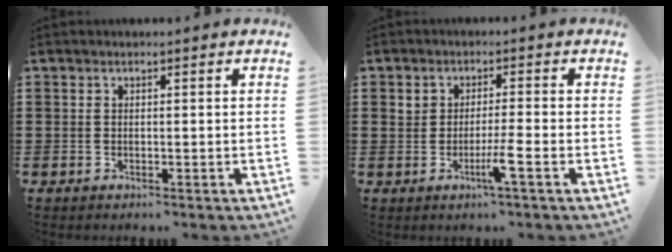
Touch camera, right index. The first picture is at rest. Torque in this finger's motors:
{"motor_torque": [0.32, 0.12, 0.16, 0.05]}